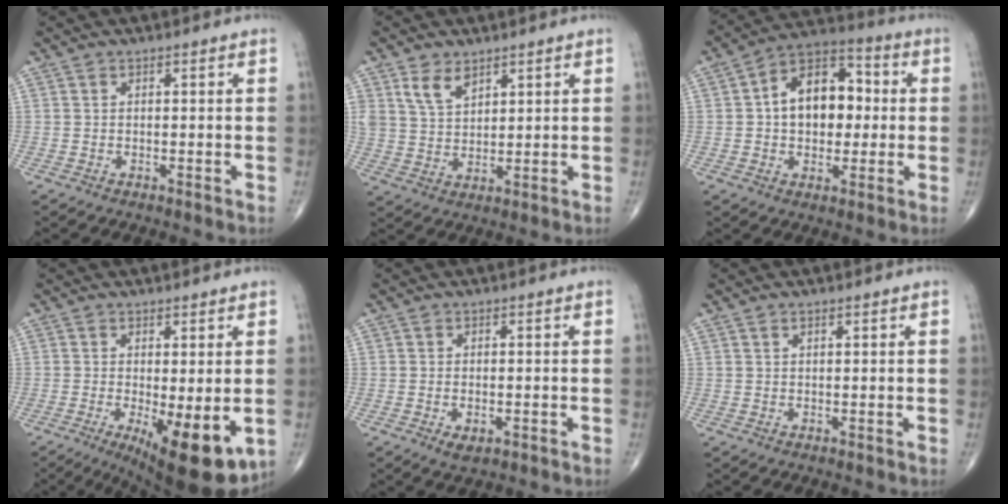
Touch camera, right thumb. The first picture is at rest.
{"total": 5.8, "force": [3.6, 3.5, 3.0], "torque": [-0.042, -0.022, 0.076]}
{"total": 14.4, "force": [1.1, 9.5, 10.8], "torque": [-0.124, 0.027, 0.008]}
{"total": 12.1, "force": [-3.3, 3.9, 11.0], "torque": [-0.150, -0.026, -0.037]}
{"total": 2.7, "force": [-1.0, 1.3, 2.1], "torque": [-0.033, 0.000, -0.012]}
{"total": 0.6, "force": [0.4, 0.2, 0.4], "torque": [-0.006, -0.001, 0.006]}